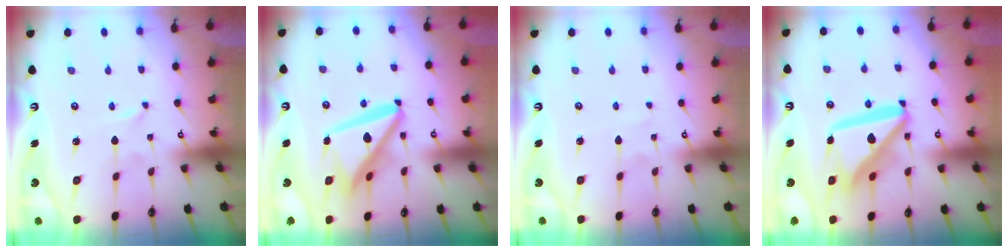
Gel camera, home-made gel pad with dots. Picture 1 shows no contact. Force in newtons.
{"total": 14.2, "press": 14.1, "slide": 1.7}
{"total": 2.2, "press": 2.1, "slide": 0.3}
{"total": 18.0, "press": 17.9, "slide": 2.2}